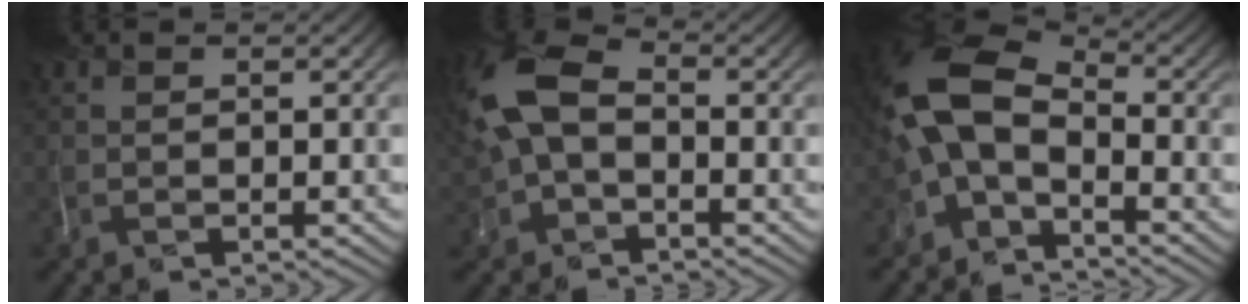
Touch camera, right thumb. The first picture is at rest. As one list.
[{"total": 9.2, "force": [0.6, 6.1, 6.8], "torque": [-0.180, 0.008, 0.003]}, {"total": 10.3, "force": [-1.7, 6.0, 8.3], "torque": [-0.188, 0.007, -0.054]}]